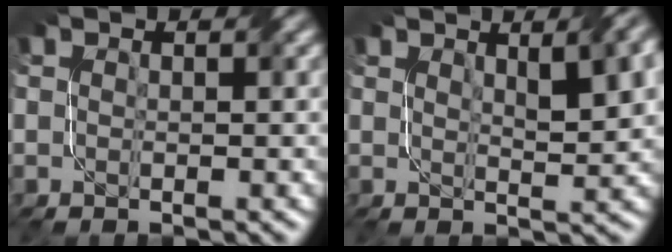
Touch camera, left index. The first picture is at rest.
{"total": 5.6, "force": [2.6, 1.8, 4.7], "torque": [-0.057, 0.009, 0.041]}